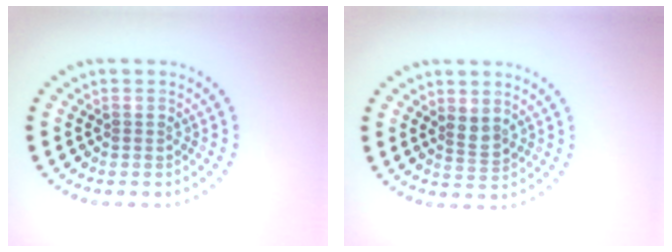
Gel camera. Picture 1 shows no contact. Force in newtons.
{"total": 1.7, "press": 1.4, "slide": 0.9}